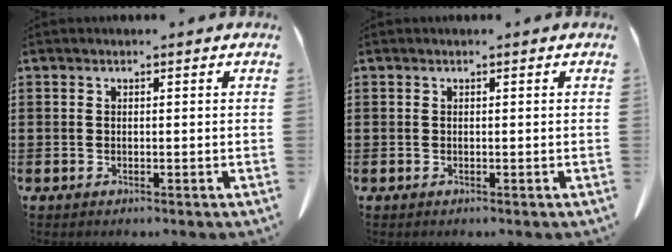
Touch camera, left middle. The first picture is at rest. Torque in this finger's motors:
{"motor_torque": [0.00, 0.00, 0.00, -0.01]}